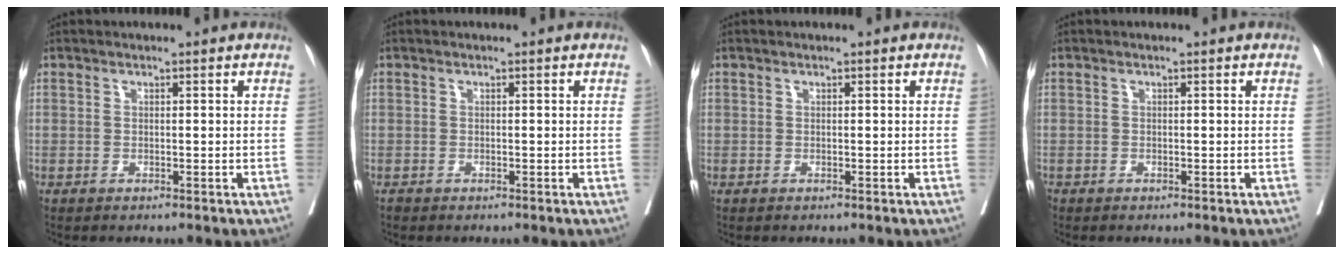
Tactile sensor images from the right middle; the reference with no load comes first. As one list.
[{"total": 0.0}, {"total": 0.0}, {"total": 0.0}]